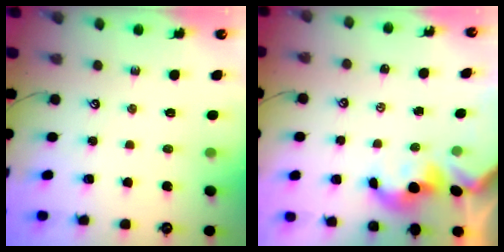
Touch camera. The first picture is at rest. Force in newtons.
{"total": 1.6, "press": 1.5, "slide": 0.3}